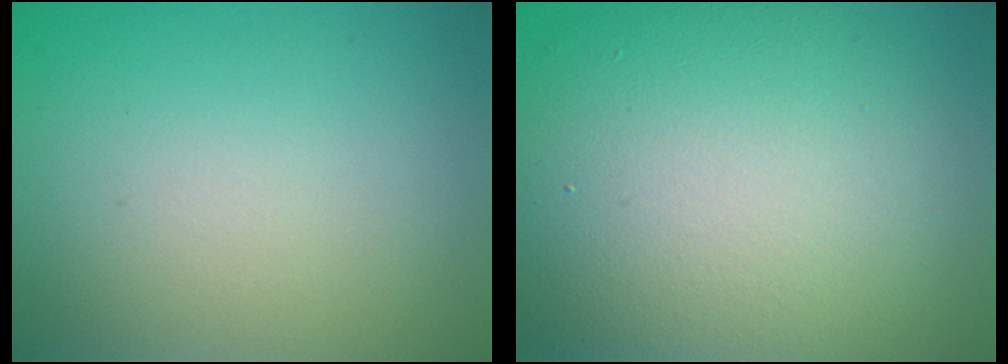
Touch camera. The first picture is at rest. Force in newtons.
{"total": 12.3, "press": 12.3, "slide": 0.7}